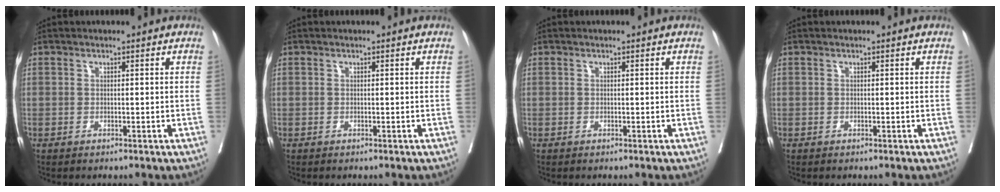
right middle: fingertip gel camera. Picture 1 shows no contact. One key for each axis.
{"total": 0.0}
{"total": 0.0}
{"total": 0.0}